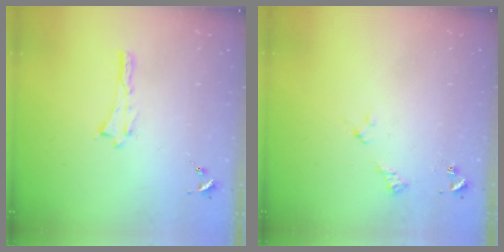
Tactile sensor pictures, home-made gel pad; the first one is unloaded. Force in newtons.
{"total": 2.5, "press": 2.5, "slide": 0.3}